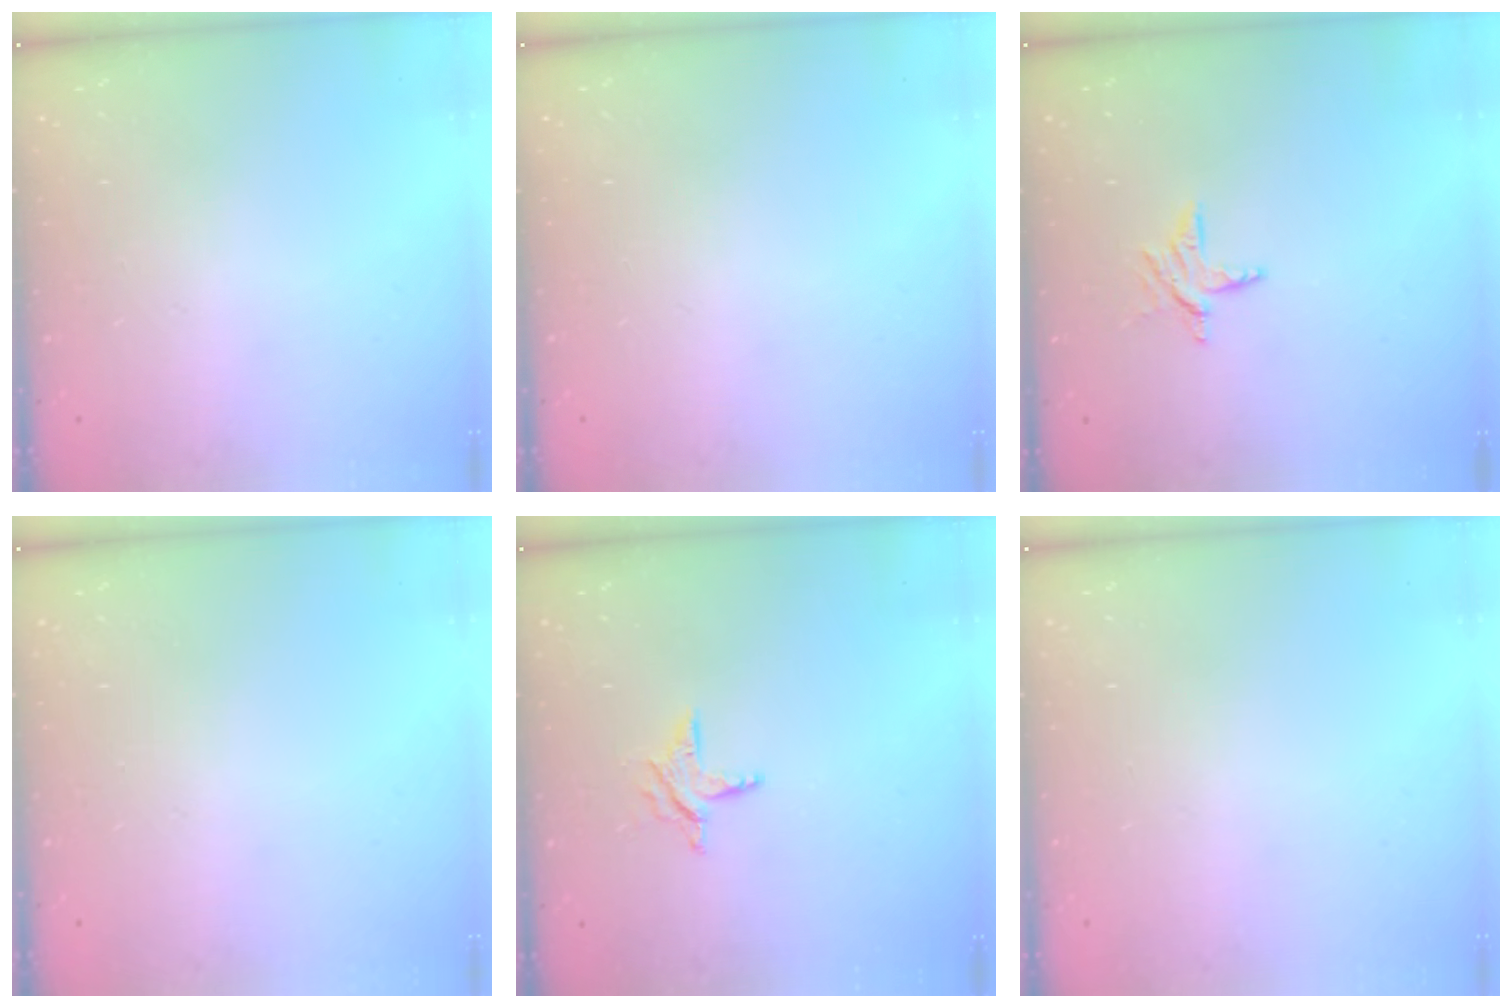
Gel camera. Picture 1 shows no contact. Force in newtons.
{"total": 0.0}
{"total": 6.3, "press": 6.3, "slide": 0.3}
{"total": 0.0}
{"total": 6.5, "press": 6.5, "slide": 0.2}
{"total": 0.0}